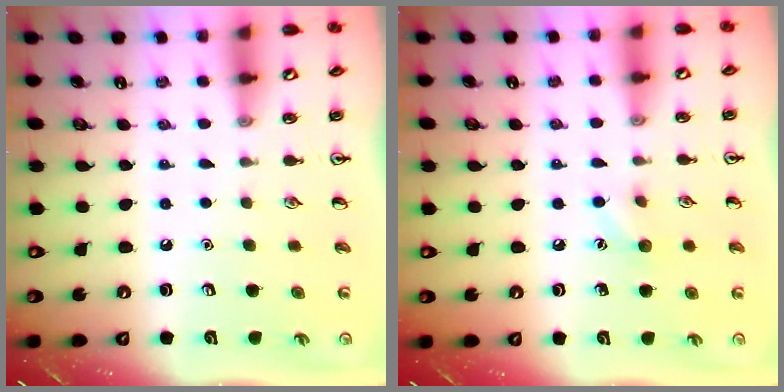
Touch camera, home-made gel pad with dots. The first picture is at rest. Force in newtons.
{"total": 5.7, "press": 5.4, "slide": 1.8}